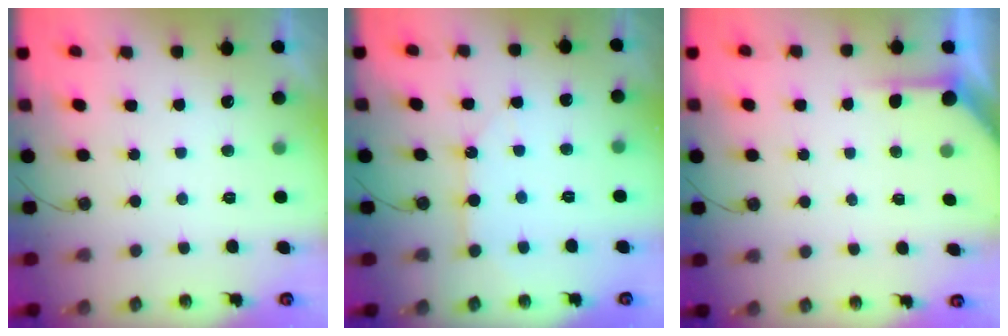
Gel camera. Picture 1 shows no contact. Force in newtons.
{"total": 7.0, "press": 7.0, "slide": 0.2}
{"total": 2.8, "press": 2.7, "slide": 0.3}